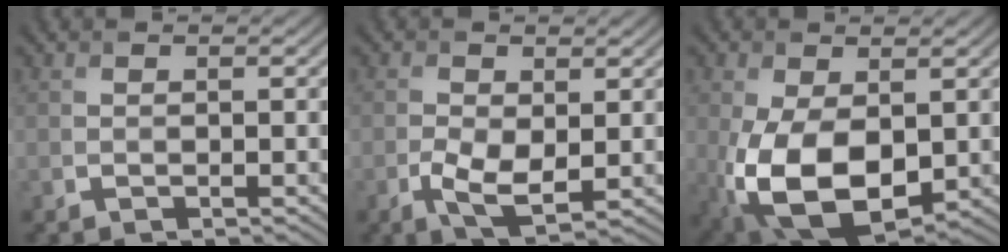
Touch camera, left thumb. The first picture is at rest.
{"total": 4.6, "force": [-0.7, 2.4, 3.8], "torque": [-0.088, -0.011, -0.011]}
{"total": 12.3, "force": [-1.9, 7.3, 9.8], "torque": [-0.221, -0.028, -0.026]}